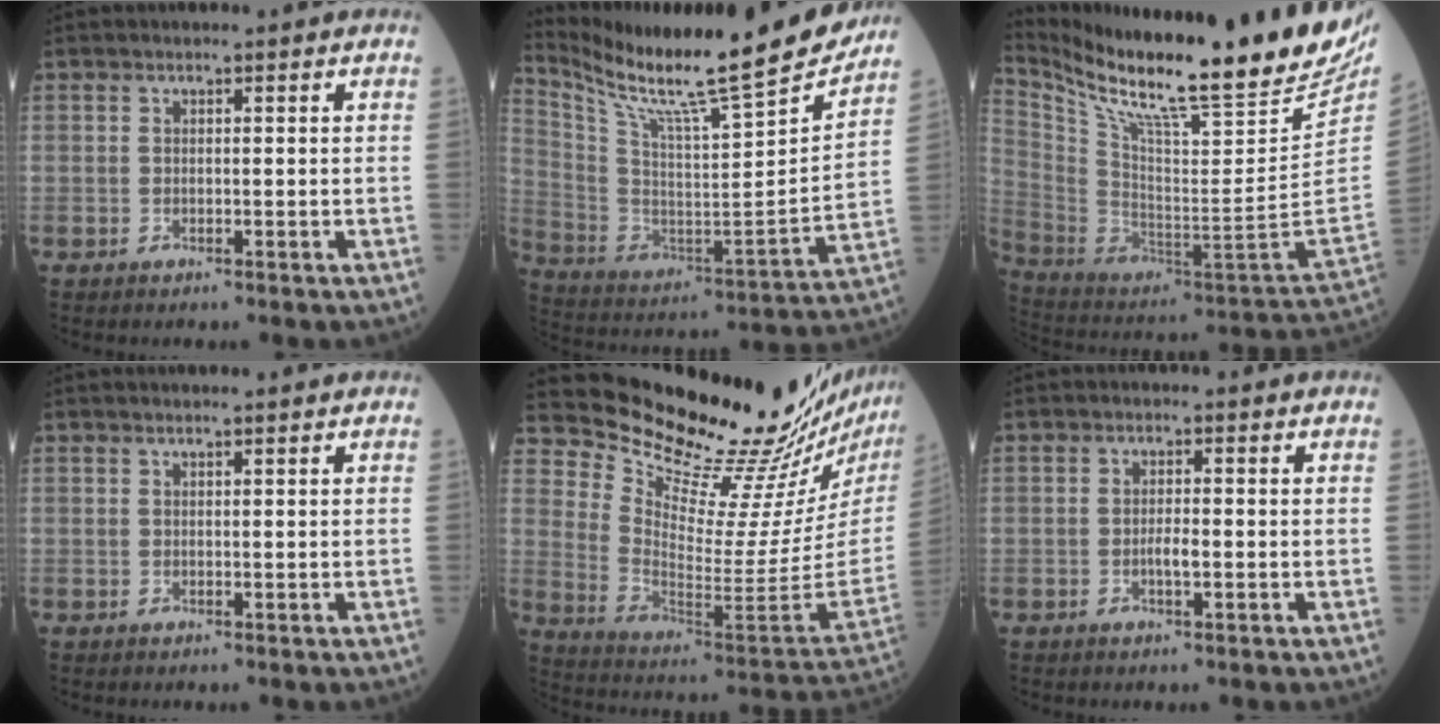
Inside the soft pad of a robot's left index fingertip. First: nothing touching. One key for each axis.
{"total": 26.6, "fx": 22.9, "fy": 0.9, "fz": 13.4, "tx": -0.247, "ty": -0.067, "tz": 0.354}
{"total": 31.8, "fx": 25.0, "fy": 2.2, "fz": 19.5, "tx": -0.345, "ty": -0.085, "tz": 0.381}
{"total": 1.5, "fx": 1.3, "fy": -0.1, "fz": 0.7, "tx": -0.007, "ty": 0.012, "tz": 0.021}
{"total": 26.7, "fx": 24.4, "fy": 1.0, "fz": 10.8, "tx": -0.180, "ty": -0.137, "tz": 0.344}
{"total": 1.9, "fx": -0.7, "fy": 0.4, "fz": 1.7, "tx": -0.034, "ty": -0.002, "tz": -0.012}